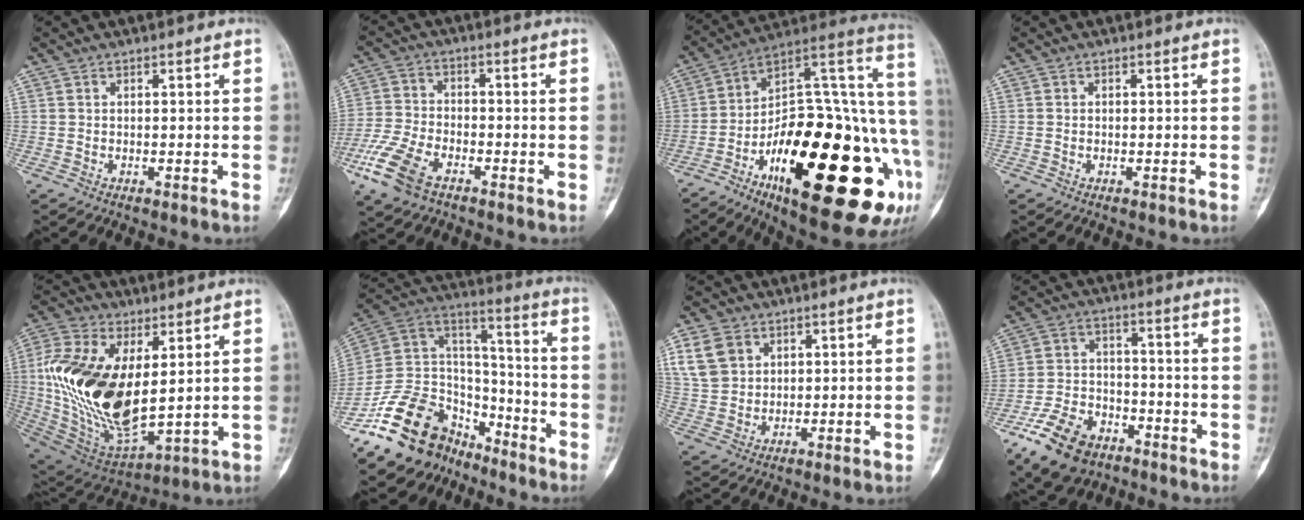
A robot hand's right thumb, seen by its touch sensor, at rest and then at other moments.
{"total": 10.7, "force": [-6.0, 5.6, 6.8], "torque": [-0.152, 0.010, -0.122]}
{"total": 36.6, "force": [-12.4, 14.1, 31.4], "torque": [-0.388, 0.057, -0.185]}
{"total": 0.0}
{"total": 24.7, "force": [3.3, 13.0, 20.7], "torque": [-0.407, -0.027, 0.072]}
{"total": 21.9, "force": [-14.5, 13.9, 8.7], "torque": [-0.129, 0.112, -0.253]}
{"total": 8.6, "force": [3.8, 6.7, 4.0], "torque": [-0.062, -0.005, 0.083]}
{"total": 13.5, "force": [-8.1, 8.1, 7.1], "torque": [-0.115, 0.043, -0.146]}